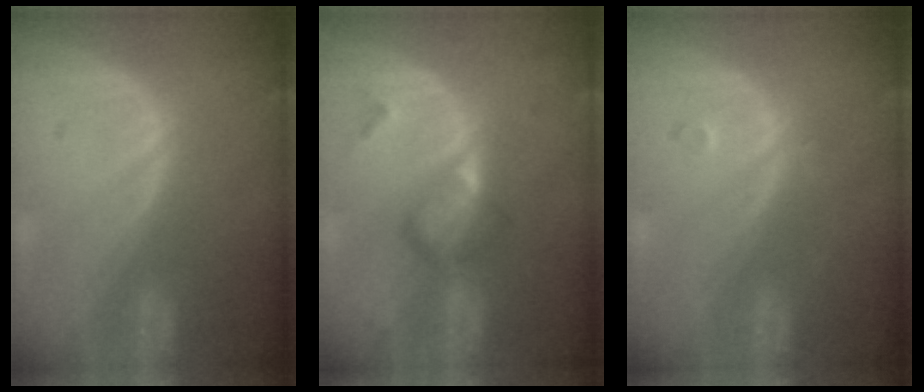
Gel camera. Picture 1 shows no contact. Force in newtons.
{"total": 5.7, "press": 4.9, "slide": 3.0}
{"total": 1.2, "press": 1.0, "slide": 0.7}